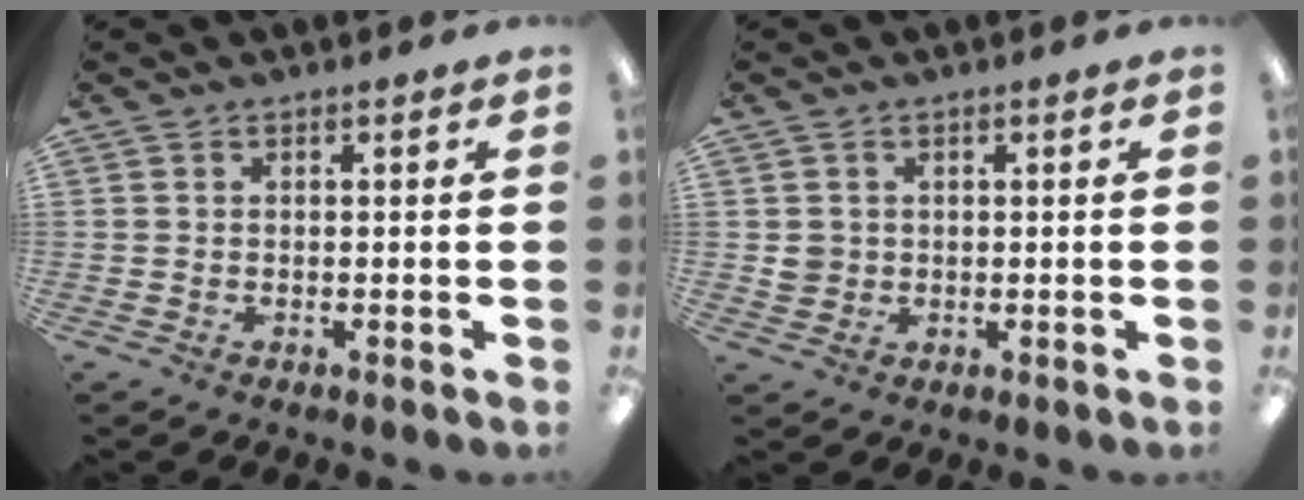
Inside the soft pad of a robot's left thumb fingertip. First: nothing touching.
{"total": 2.9, "force": [0.5, 2.8, 0.6], "torque": [-0.015, 0.004, 0.010]}